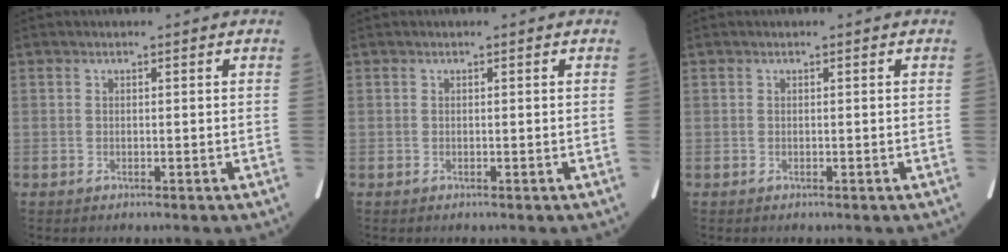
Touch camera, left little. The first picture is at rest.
{"total": 0.0}
{"total": 0.0}